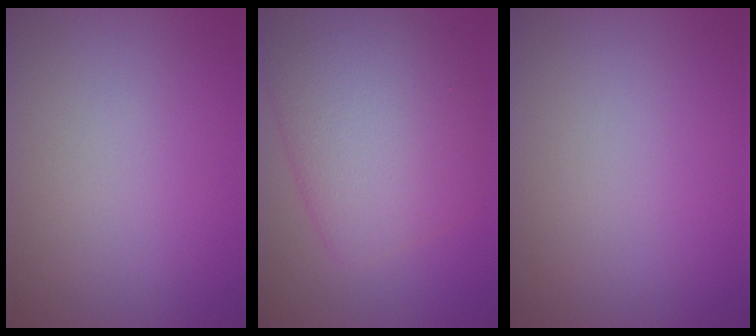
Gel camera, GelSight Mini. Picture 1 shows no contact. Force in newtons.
{"total": 8.0, "press": 8.0, "slide": 0.1}
{"total": 0.0}